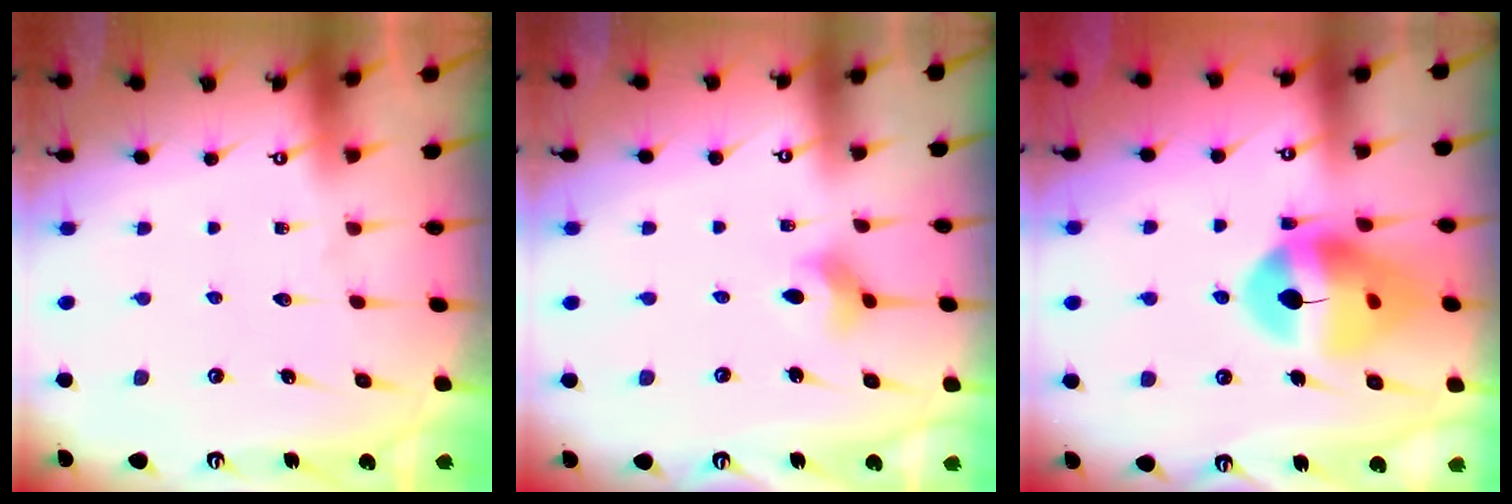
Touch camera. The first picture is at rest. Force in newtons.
{"total": 3.0, "press": 3.0, "slide": 0.5}
{"total": 14.0, "press": 13.9, "slide": 1.5}